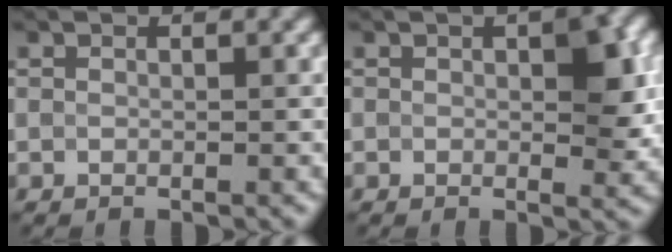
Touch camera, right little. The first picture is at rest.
{"total": 3.9, "force": [0.4, 1.8, 3.4], "torque": [-0.039, 0.001, 0.004]}